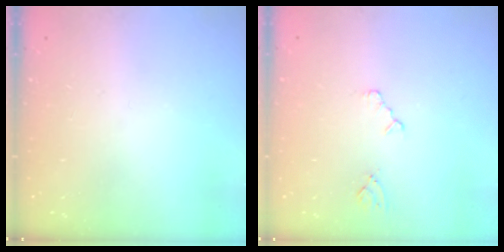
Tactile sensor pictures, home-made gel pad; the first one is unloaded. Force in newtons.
{"total": 2.9, "press": 2.9, "slide": 0.5}